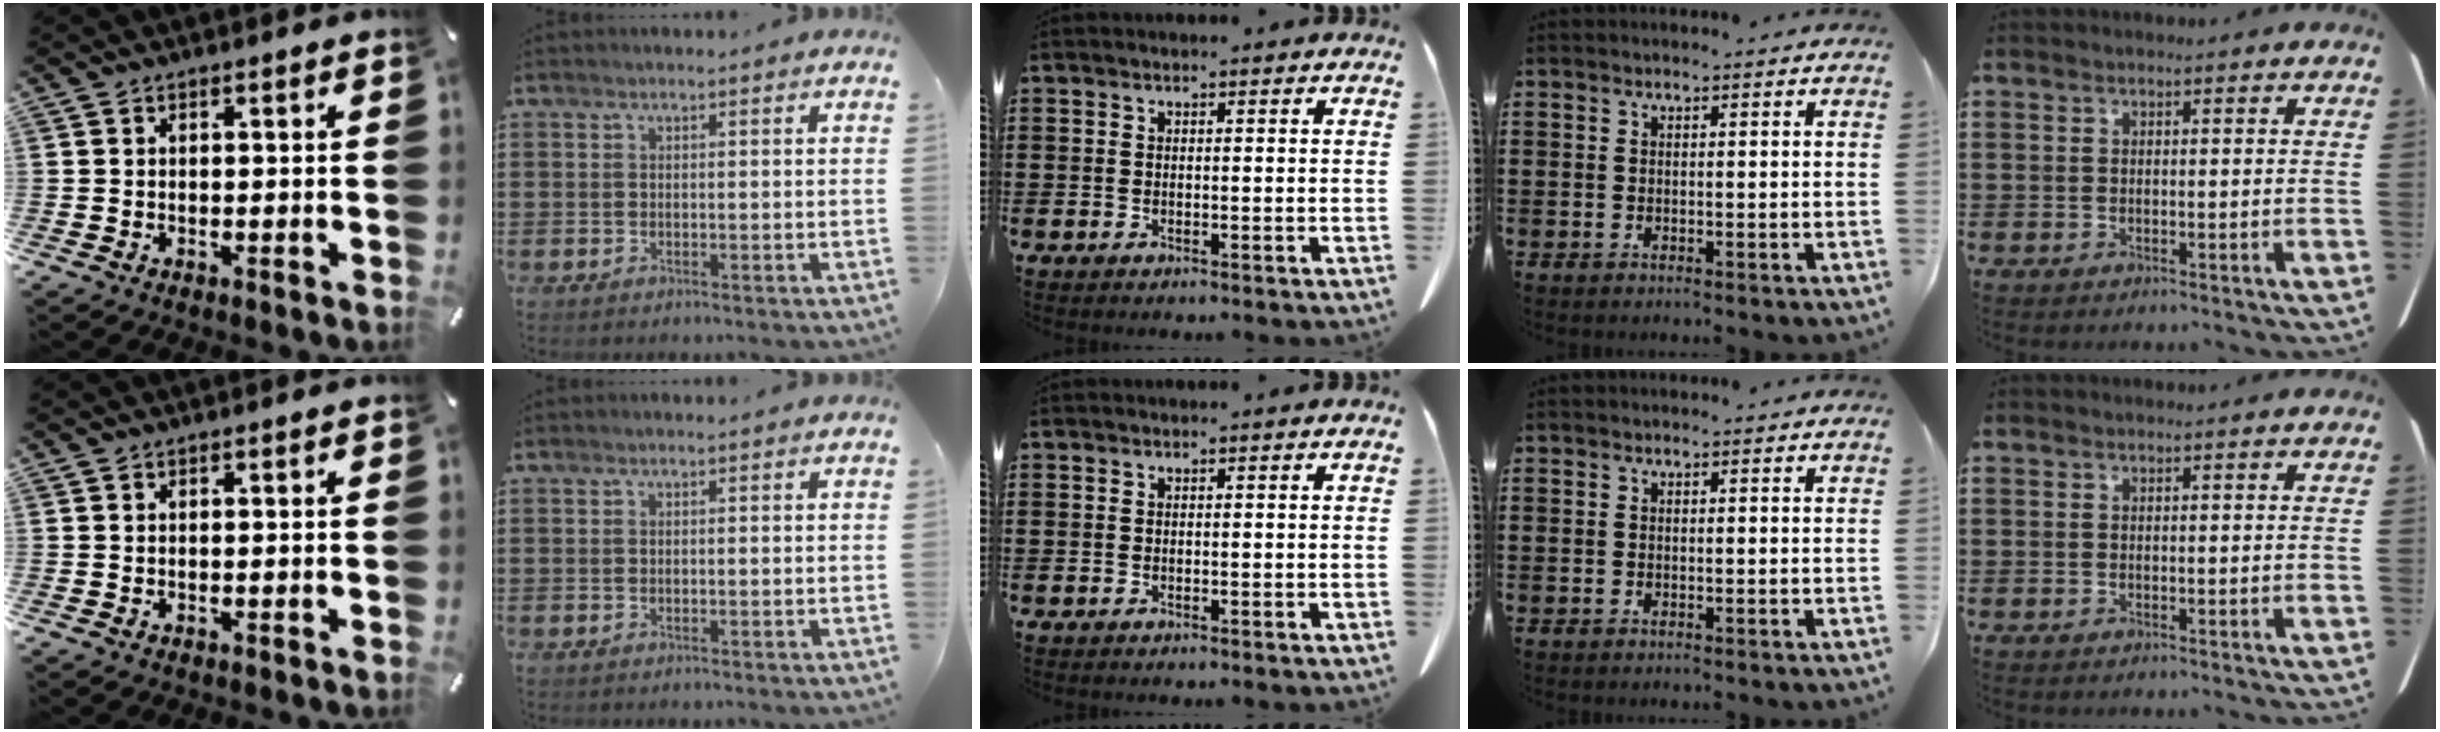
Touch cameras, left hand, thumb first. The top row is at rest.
{}